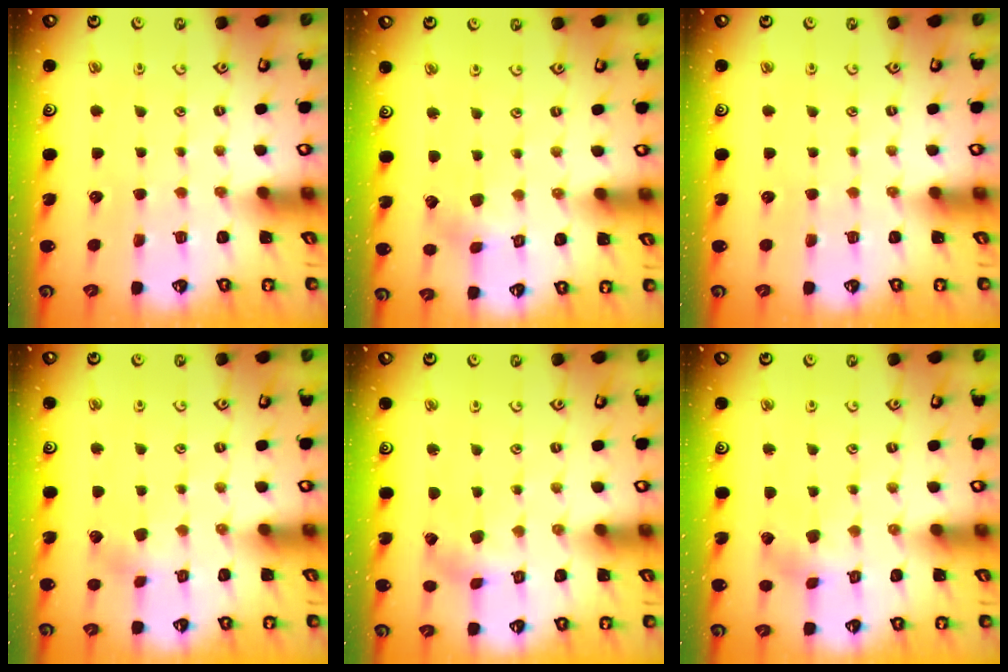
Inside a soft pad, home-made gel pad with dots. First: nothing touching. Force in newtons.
{"total": 2.9, "press": 2.9, "slide": 0.2}
{"total": 0.0}
{"total": 2.7, "press": 2.6, "slide": 0.5}
{"total": 1.1, "press": 1.1, "slide": 0.3}
{"total": 3.8, "press": 3.7, "slide": 0.4}